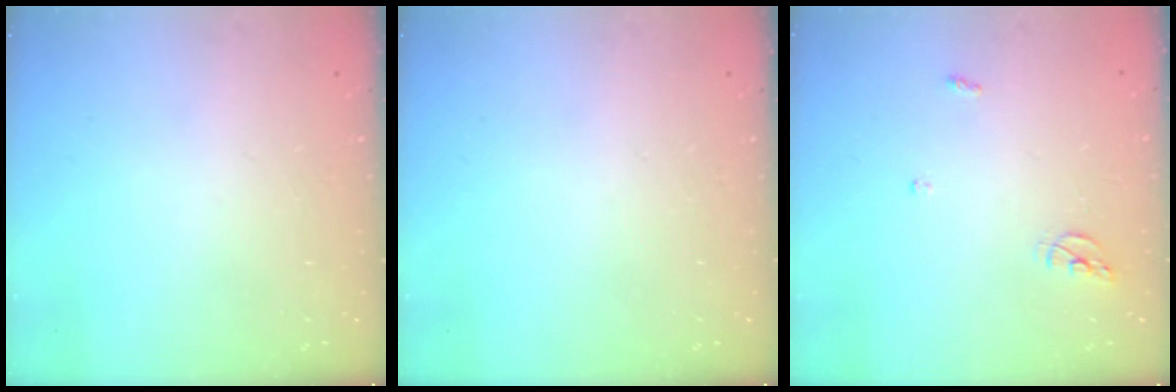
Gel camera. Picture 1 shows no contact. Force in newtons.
{"total": 0.0}
{"total": 5.6, "press": 5.6, "slide": 0.4}